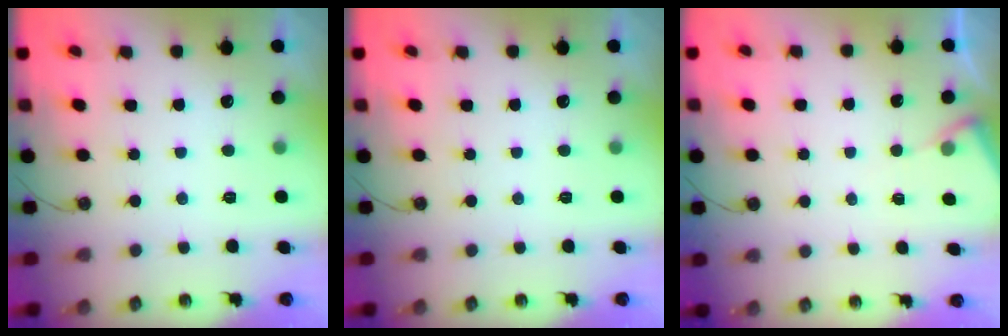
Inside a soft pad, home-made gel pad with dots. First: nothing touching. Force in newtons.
{"total": 0.0}
{"total": 4.3, "press": 4.3, "slide": 0.5}